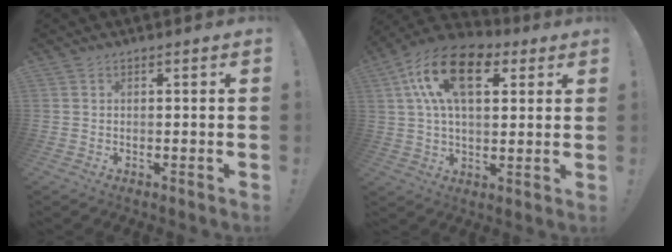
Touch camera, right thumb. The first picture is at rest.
{"total": 19.0, "force": [6.9, 10.7, 14.1], "torque": [-0.250, -0.011, 0.119]}